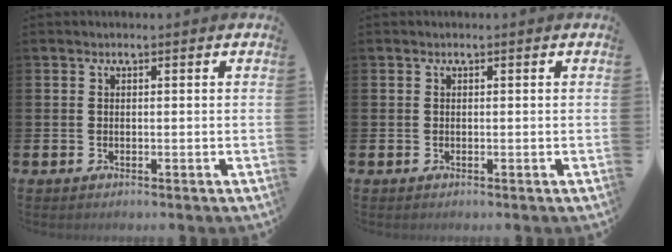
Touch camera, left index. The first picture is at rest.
{"total": 0.0}